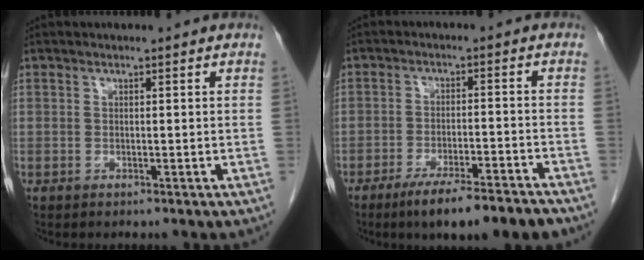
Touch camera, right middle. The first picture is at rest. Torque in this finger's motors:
{"motor_torque": [1.15, -0.99, 0.24, 0.06]}